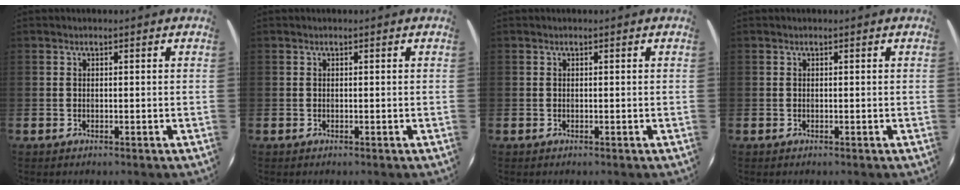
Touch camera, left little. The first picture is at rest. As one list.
[{"total": 0.0}, {"total": 0.0}, {"total": 0.0}]